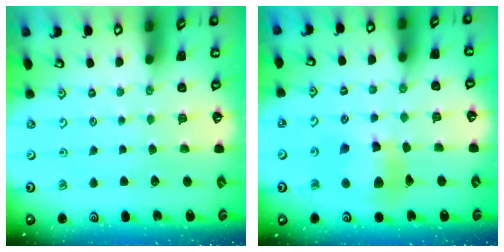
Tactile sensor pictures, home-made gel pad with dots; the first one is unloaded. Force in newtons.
{"total": 11.0, "press": 10.9, "slide": 1.5}